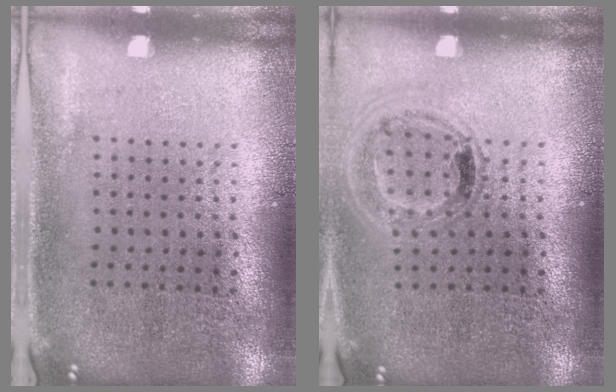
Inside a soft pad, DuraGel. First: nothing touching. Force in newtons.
{"total": 1.0, "press": 1.0, "slide": 0.1}